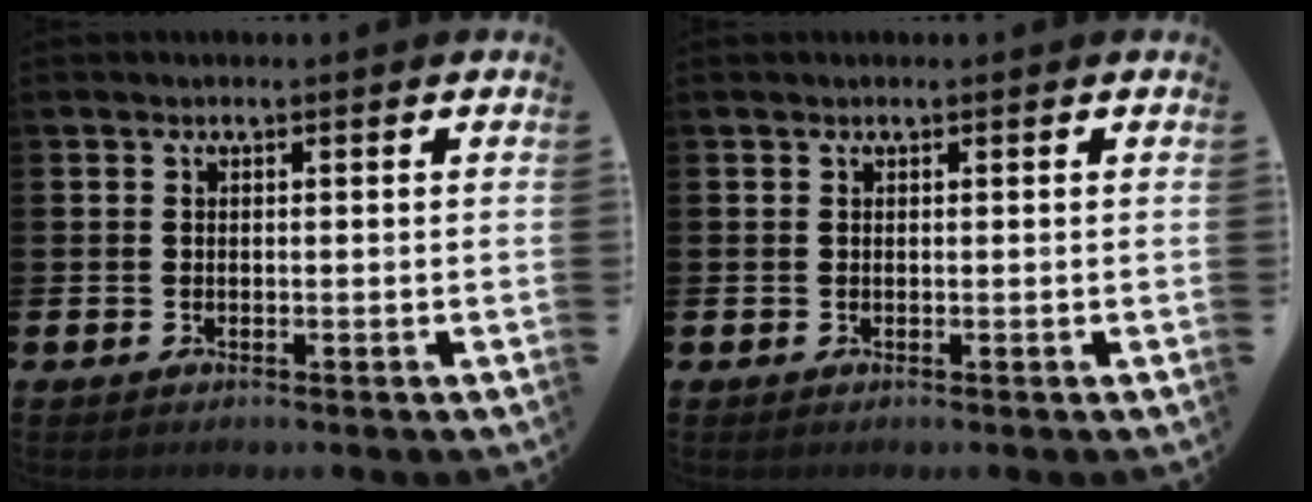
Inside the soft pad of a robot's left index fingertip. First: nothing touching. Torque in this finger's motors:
{"motor_torque": [0.20, -0.07, -0.02, -0.01]}